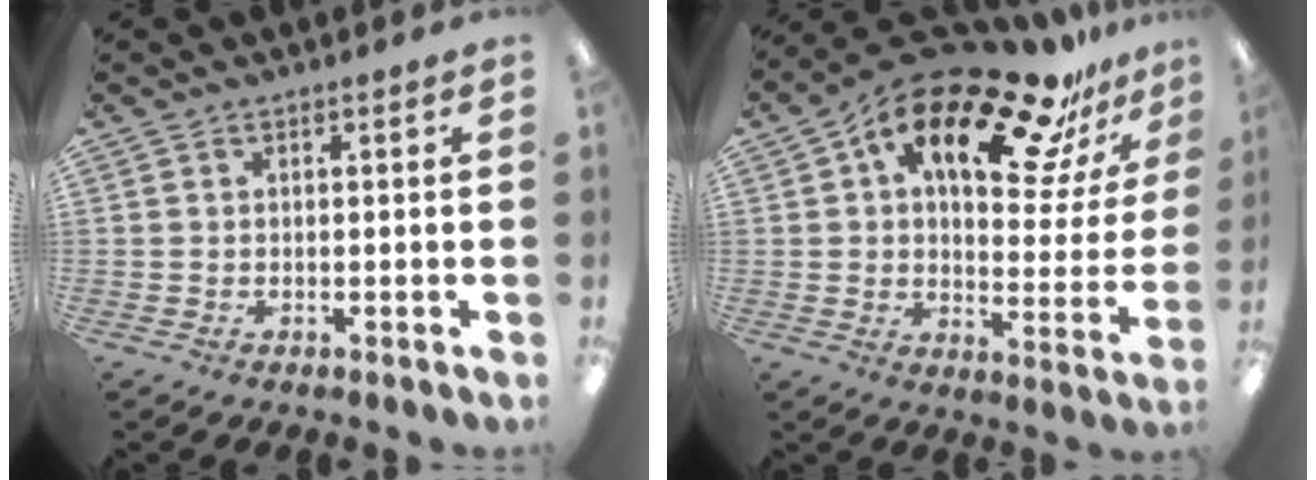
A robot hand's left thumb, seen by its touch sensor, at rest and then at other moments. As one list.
[{"total": 21.4, "force": [14.1, 8.4, 13.7], "torque": [-0.227, -0.084, 0.234]}]